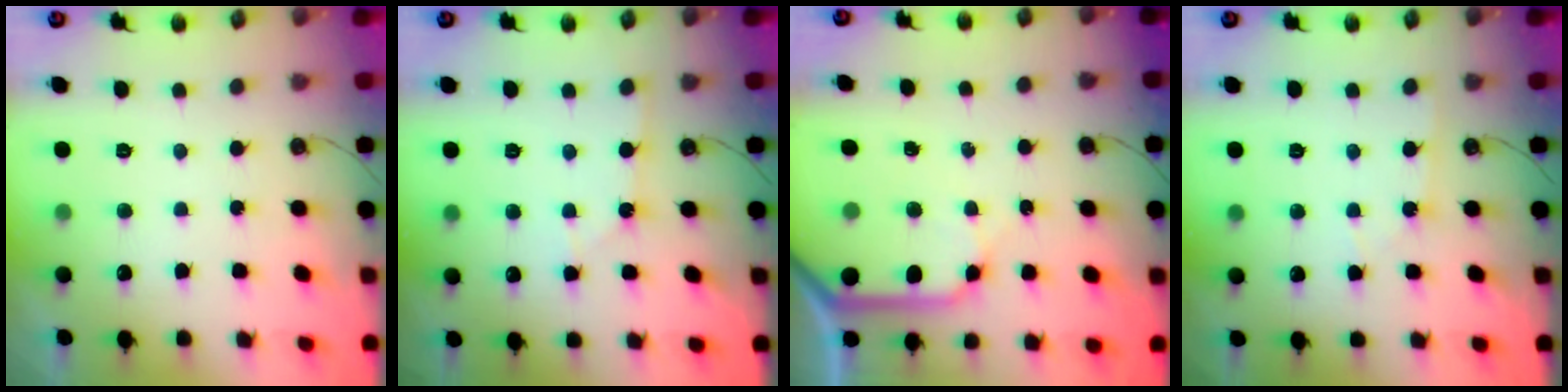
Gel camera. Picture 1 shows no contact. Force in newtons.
{"total": 7.1, "press": 7.1, "slide": 0.8}
{"total": 10.2, "press": 10.1, "slide": 1.2}
{"total": 3.6, "press": 3.5, "slide": 0.6}